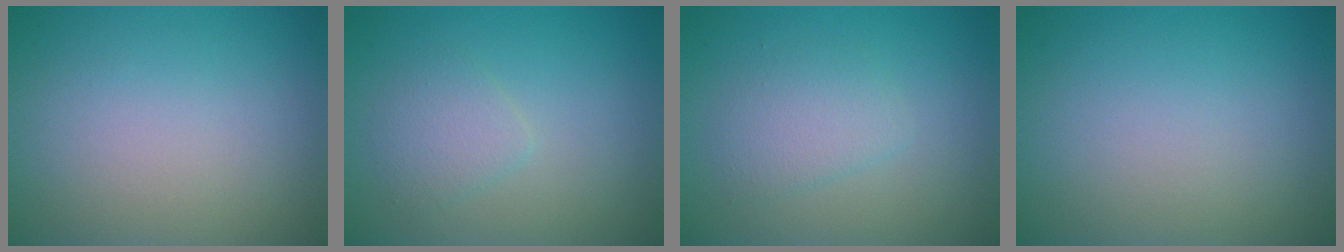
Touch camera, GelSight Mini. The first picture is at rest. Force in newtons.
{"total": 1.9, "press": 1.9, "slide": 0.1}
{"total": 2.3, "press": 2.3, "slide": 0.0}
{"total": 0.0}